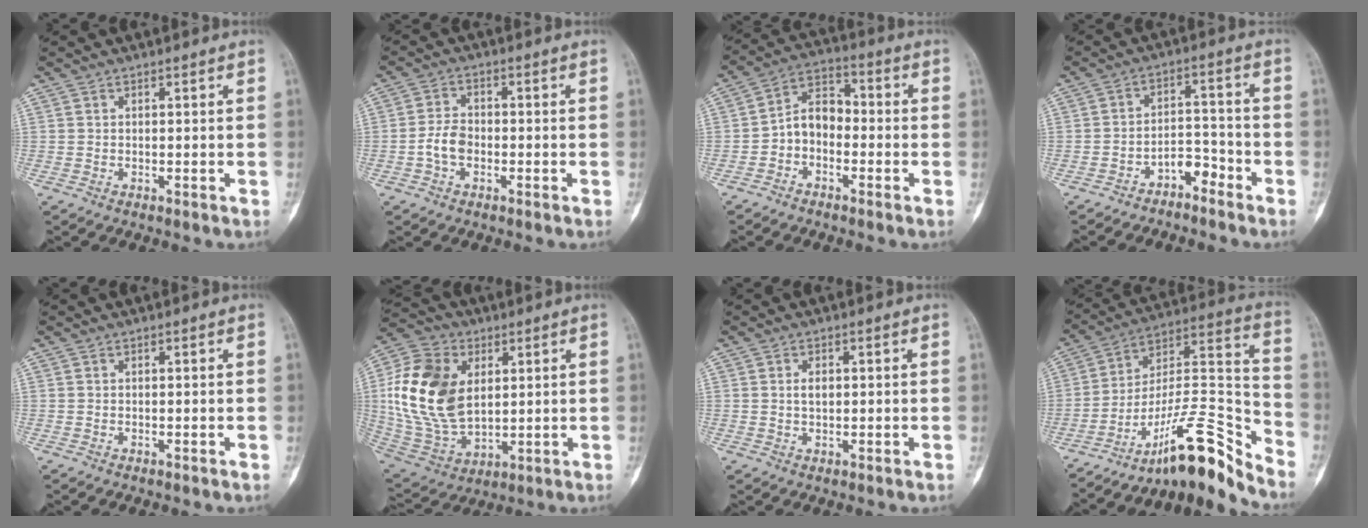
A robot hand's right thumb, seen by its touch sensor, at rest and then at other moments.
{"total": 4.5, "force": [-1.4, 3.0, 3.0], "torque": [-0.057, 0.015, -0.031]}
{"total": 7.3, "force": [-2.0, 5.3, 4.6], "torque": [-0.062, 0.038, -0.052]}
{"total": 5.2, "force": [-3.9, 2.7, 2.0], "torque": [-0.012, 0.053, -0.067]}
{"total": 0.0}
{"total": 20.0, "force": [3.3, 13.2, 14.6], "torque": [-0.282, -0.015, 0.070]}
{"total": 2.0, "force": [0.4, 1.2, 1.6], "torque": [-0.028, 0.000, 0.007]}
{"total": 17.8, "force": [-13.7, 3.3, 10.9], "torque": [-0.148, 0.136, -0.230]}